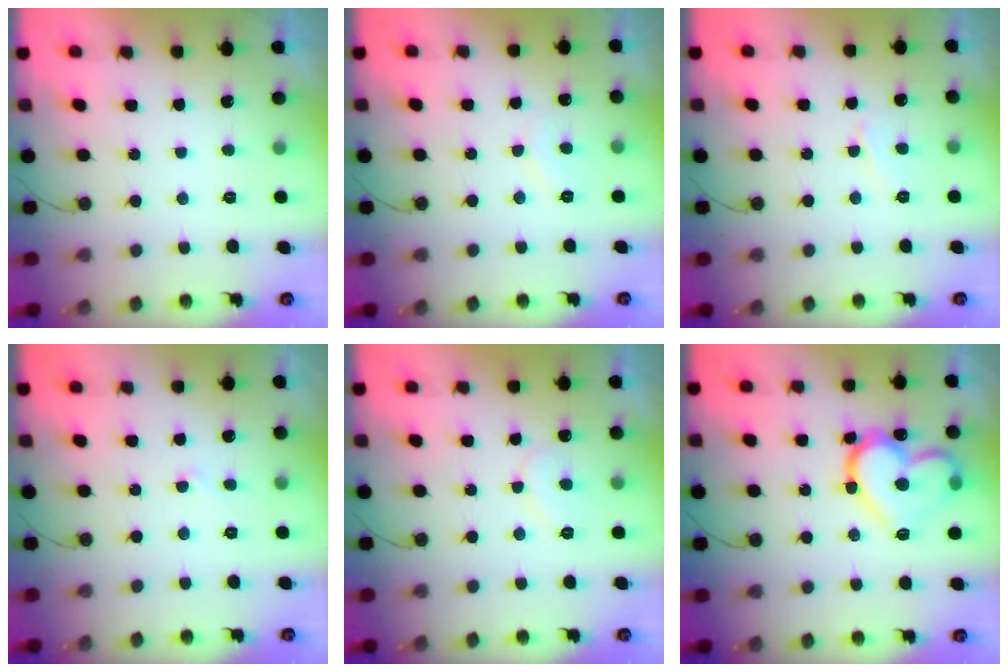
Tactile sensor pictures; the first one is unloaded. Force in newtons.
{"total": 5.7, "press": 5.7, "slide": 0.5}
{"total": 4.2, "press": 4.2, "slide": 0.4}
{"total": 2.8, "press": 2.8, "slide": 0.2}
{"total": 7.4, "press": 7.4, "slide": 0.6}
{"total": 18.3, "press": 18.2, "slide": 1.9}